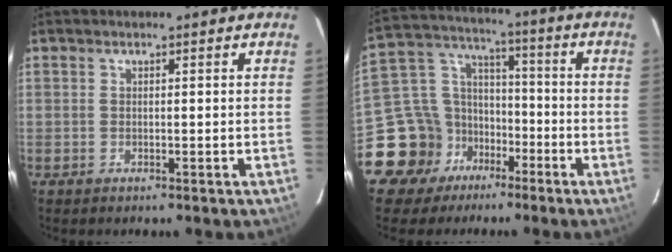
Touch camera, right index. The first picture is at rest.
{"total": 13.8, "force": [-8.0, 10.6, 3.9], "torque": [-0.103, 0.051, -0.125]}